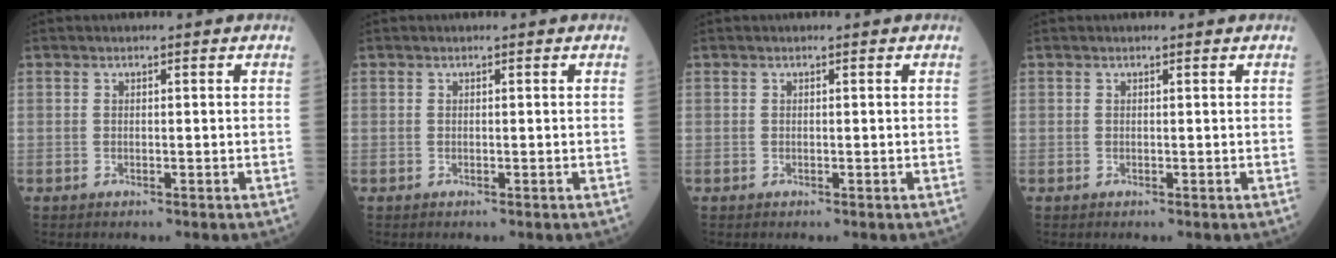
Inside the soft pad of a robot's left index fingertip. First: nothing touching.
{"total": 0.0}
{"total": 0.0}
{"total": 0.9, "force": [0.8, 0.1, 0.2], "torque": [-0.008, 0.003, 0.010]}